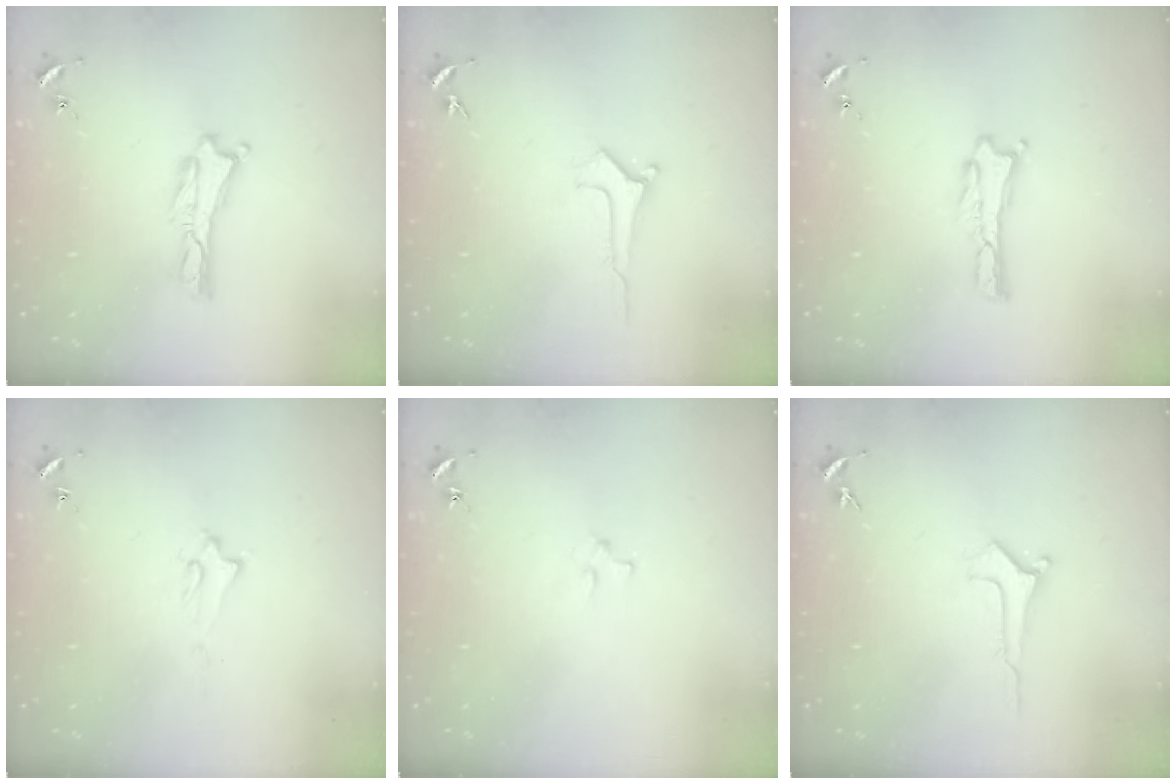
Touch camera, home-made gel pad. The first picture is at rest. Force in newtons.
{"total": 0.0}
{"total": 0.0}
{"total": 1.6, "press": 1.6, "slide": 0.2}
{"total": 1.9, "press": 1.9, "slide": 0.2}
{"total": 0.0}